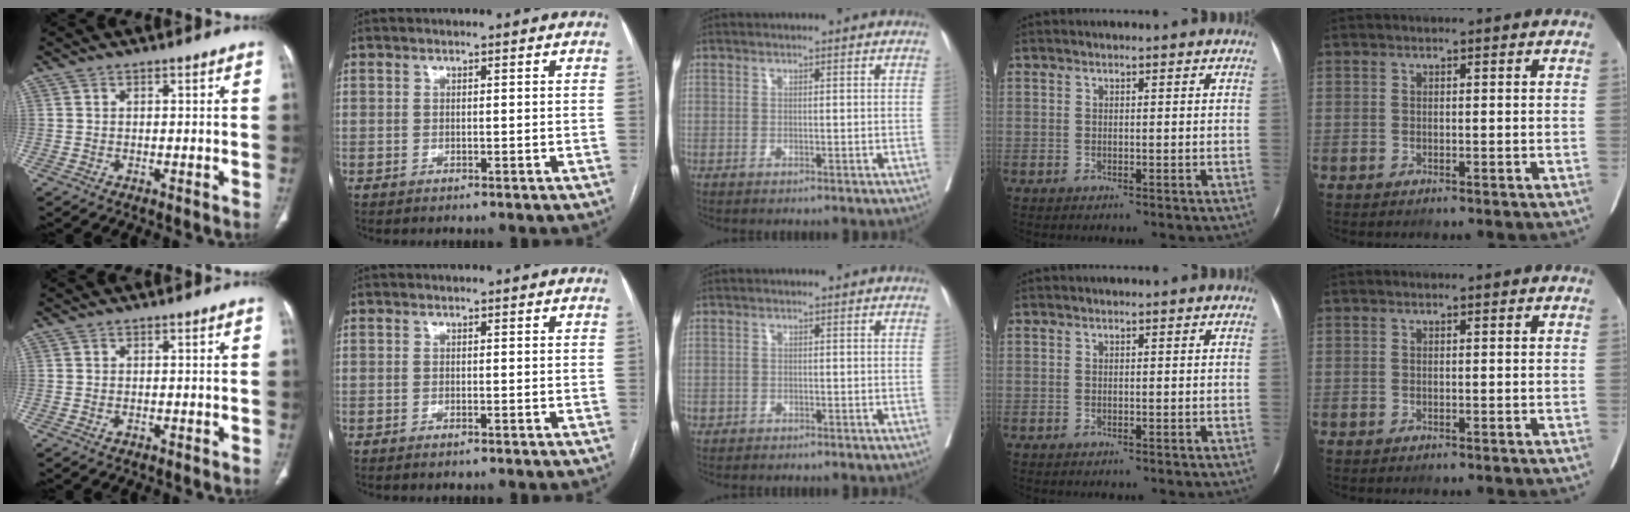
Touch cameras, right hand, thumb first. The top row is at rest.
{"thumb": {"total": 0.8, "force": [-0.2, 0.5, 0.5], "torque": [-0.011, 0.002, -0.002]}, "index": {"total": 0.5, "force": [-0.4, 0.1, 0.3], "torque": [-0.005, 0.000, -0.006]}, "middle": {"total": 0.8, "force": [-0.5, 0.6, 0.1], "torque": [-0.005, 0.003, -0.010]}}